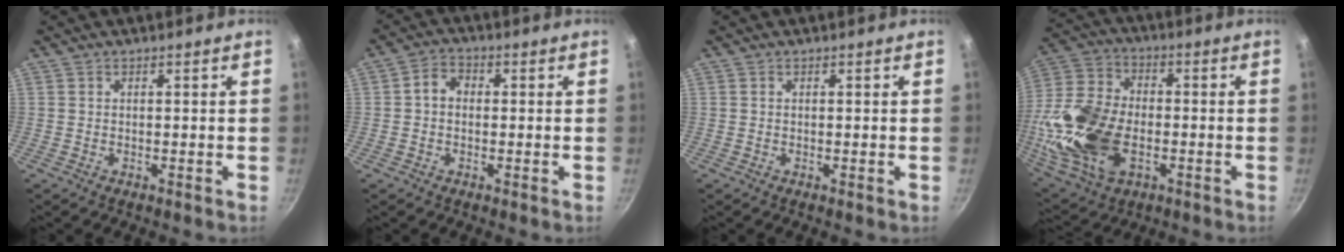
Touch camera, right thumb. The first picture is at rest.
{"total": 3.8, "force": [0.0, 3.0, 2.4], "torque": [-0.032, 0.011, -0.010]}
{"total": 0.0}
{"total": 20.8, "force": [-3.6, 13.3, 15.6], "torque": [-0.313, 0.020, -0.066]}